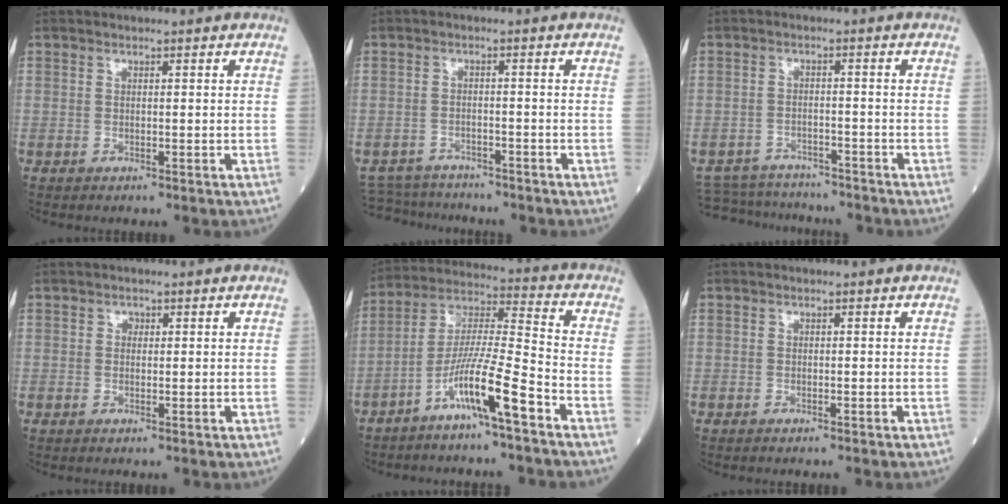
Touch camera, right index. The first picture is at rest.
{"total": 6.0, "force": [-5.8, 1.4, -0.1], "torque": [0.002, 0.003, -0.094]}
{"total": 8.6, "force": [-8.3, 2.0, 0.9], "torque": [-0.013, 0.009, -0.121]}
{"total": 0.6, "force": [0.2, 0.5, 0.2], "torque": [0.000, 0.003, 0.003]}
{"total": 10.6, "force": [-6.2, -0.4, 8.6], "torque": [-0.172, -0.001, -0.118]}
{"total": 1.0, "force": [-0.8, -0.1, 0.5], "torque": [-0.003, 0.002, -0.009]}